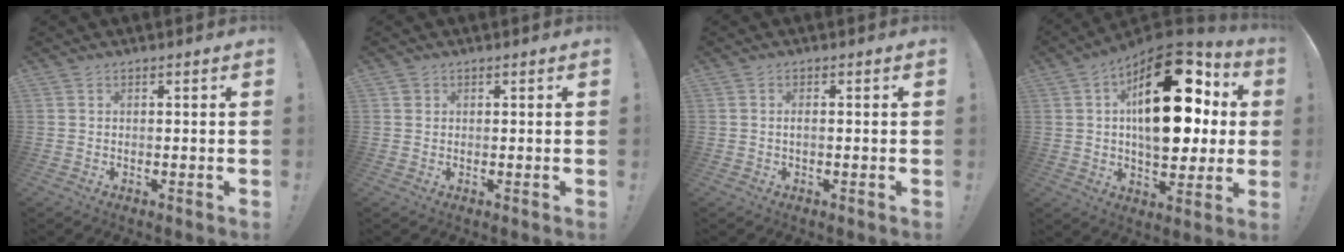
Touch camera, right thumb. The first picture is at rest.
{"total": 1.2, "force": [0.7, 1.0, 0.2], "torque": [0.002, 0.000, 0.012]}
{"total": 1.2, "force": [-0.4, 0.2, 1.1], "torque": [-0.023, 0.004, -0.007]}
{"total": 26.4, "force": [5.9, 14.5, 21.2], "torque": [-0.301, -0.014, 0.105]}